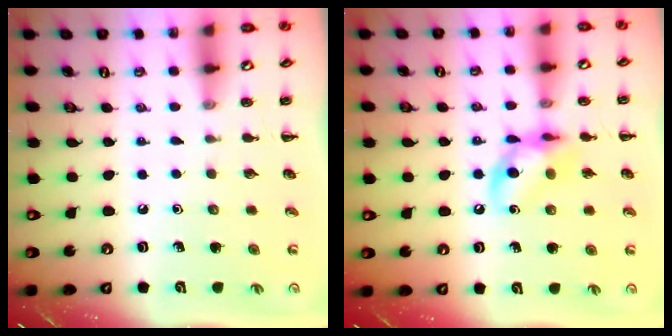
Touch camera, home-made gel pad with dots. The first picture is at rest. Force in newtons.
{"total": 12.2, "press": 12.0, "slide": 2.0}